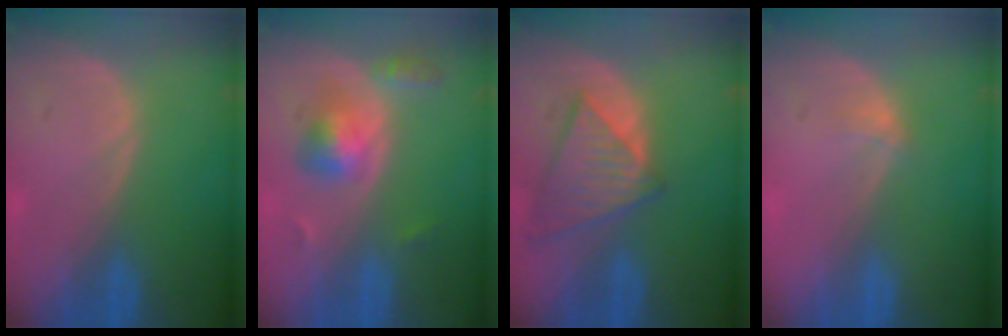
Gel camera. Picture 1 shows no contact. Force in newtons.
{"total": 5.1, "press": 5.1, "slide": 0.9}
{"total": 8.2, "press": 7.2, "slide": 3.9}
{"total": 1.3, "press": 0.9, "slide": 0.9}